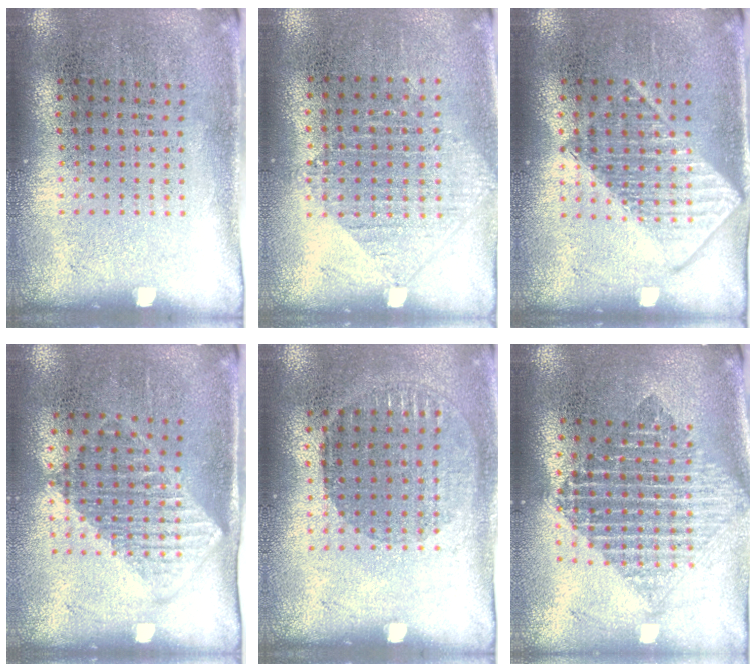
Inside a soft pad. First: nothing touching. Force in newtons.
{"total": 0.9, "press": 0.8, "slide": 0.3}
{"total": 2.8, "press": 2.8, "slide": 0.3}
{"total": 1.2, "press": 1.1, "slide": 0.5}
{"total": 0.9, "press": 0.9, "slide": 0.3}
{"total": 2.0, "press": 1.6, "slide": 1.2}